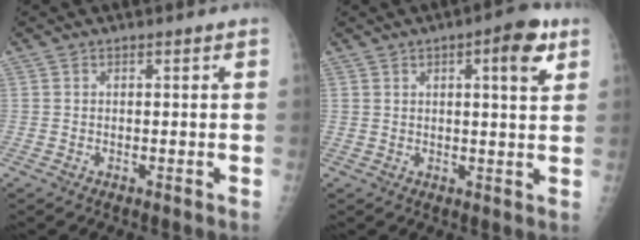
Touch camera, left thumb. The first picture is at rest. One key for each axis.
{"total": 7.3, "fx": 3.3, "fy": 2.2, "fz": 6.1, "tx": -0.072, "ty": -0.008, "tz": 0.038}